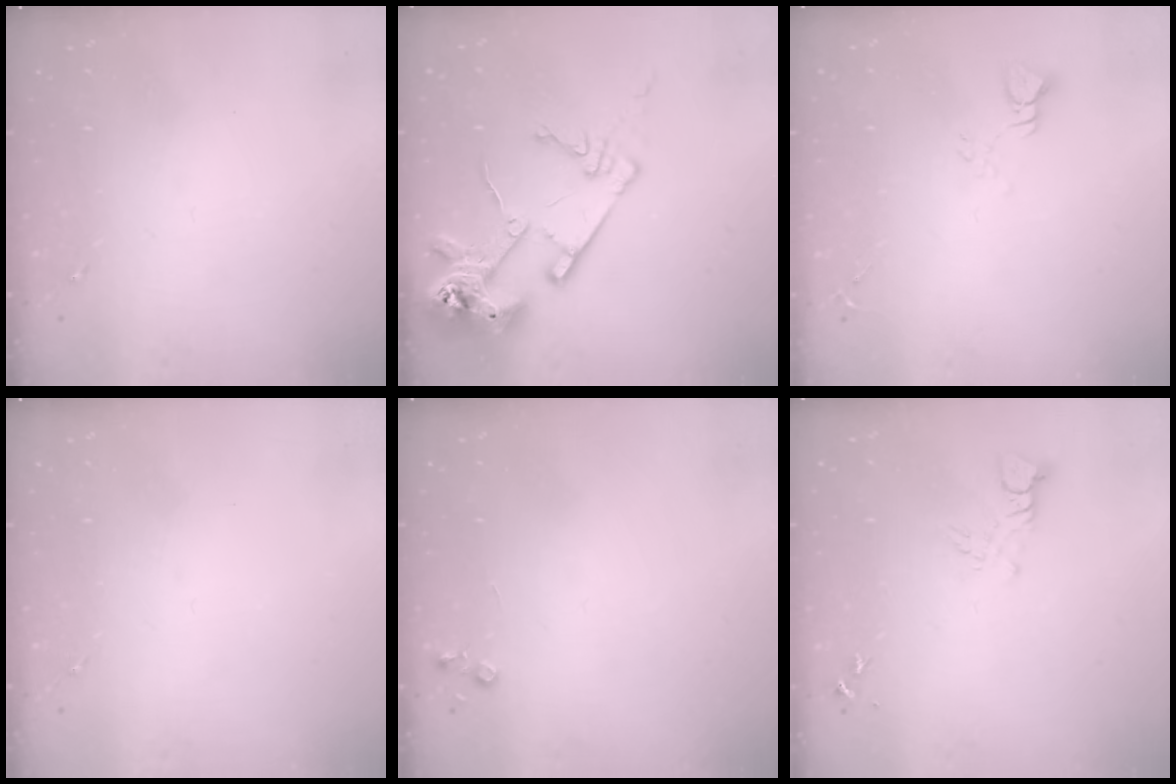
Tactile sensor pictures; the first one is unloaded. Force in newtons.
{"total": 16.9, "press": 16.8, "slide": 1.8}
{"total": 2.8, "press": 2.8, "slide": 0.2}
{"total": 0.0}
{"total": 4.4, "press": 4.3, "slide": 0.5}
{"total": 3.7, "press": 3.7, "slide": 0.4}